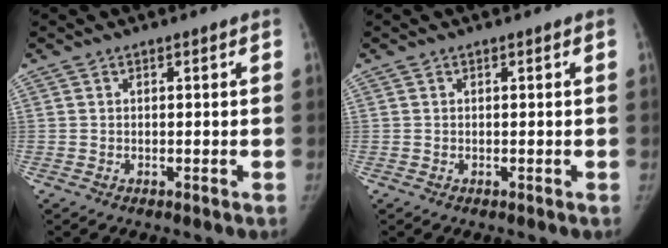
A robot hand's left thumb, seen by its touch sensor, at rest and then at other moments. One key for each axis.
{"total": 0.0}